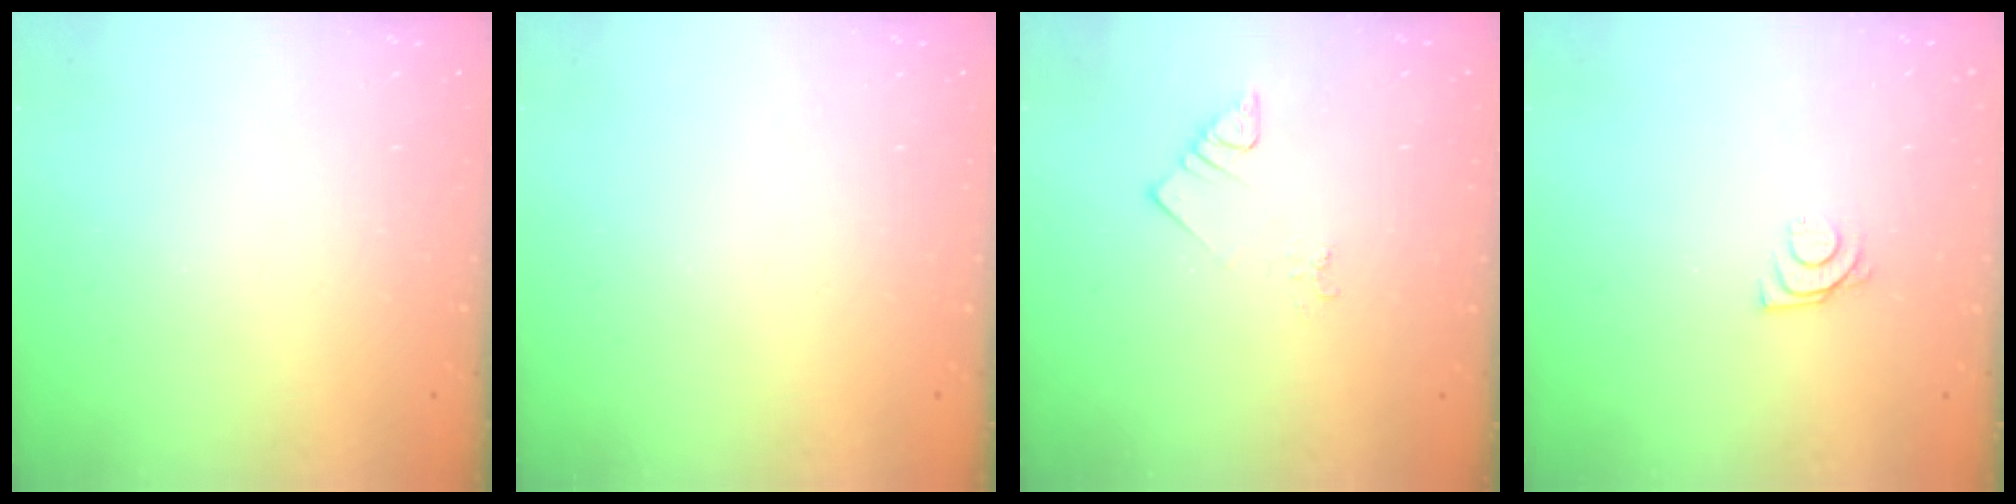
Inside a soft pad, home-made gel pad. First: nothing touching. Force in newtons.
{"total": 0.0}
{"total": 2.1, "press": 2.0, "slide": 0.5}
{"total": 5.7, "press": 5.7, "slide": 0.5}